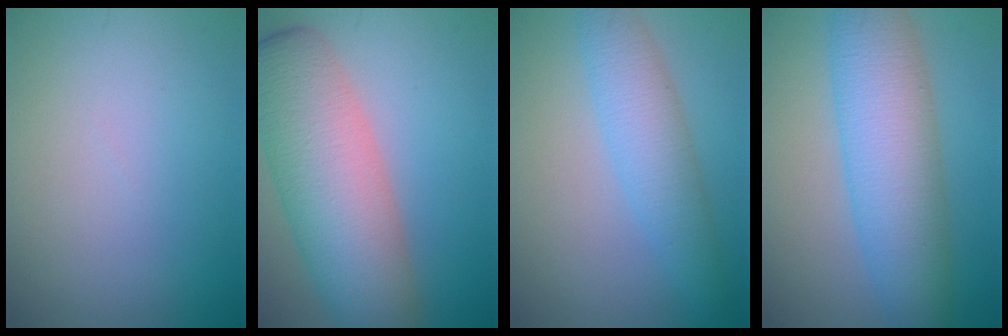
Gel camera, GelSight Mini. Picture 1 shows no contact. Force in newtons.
{"total": 10.1, "press": 10.1, "slide": 0.3}
{"total": 4.5, "press": 4.5, "slide": 0.1}
{"total": 8.6, "press": 8.6, "slide": 0.5}